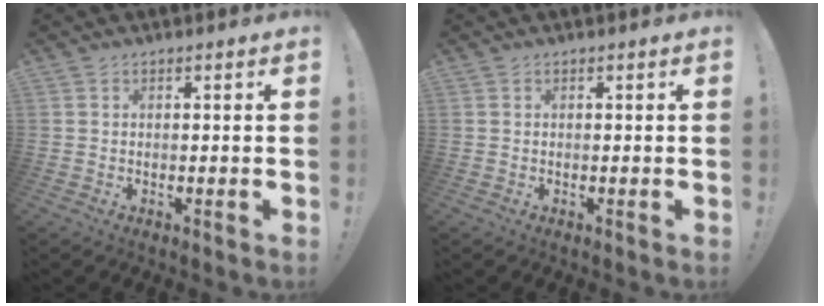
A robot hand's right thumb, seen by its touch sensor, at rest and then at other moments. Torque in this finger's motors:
{"motor_torque": [-0.01, -0.01, -0.08, 0.09, 0.01]}